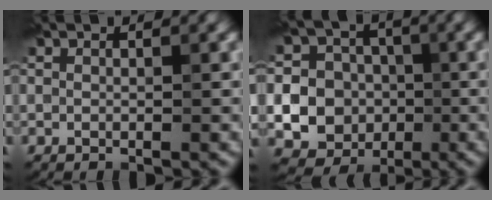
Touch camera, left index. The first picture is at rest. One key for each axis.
{"total": 15.2, "fx": -2.5, "fy": 14.4, "fz": 3.9, "tx": -0.104, "ty": -0.006, "tz": -0.065}